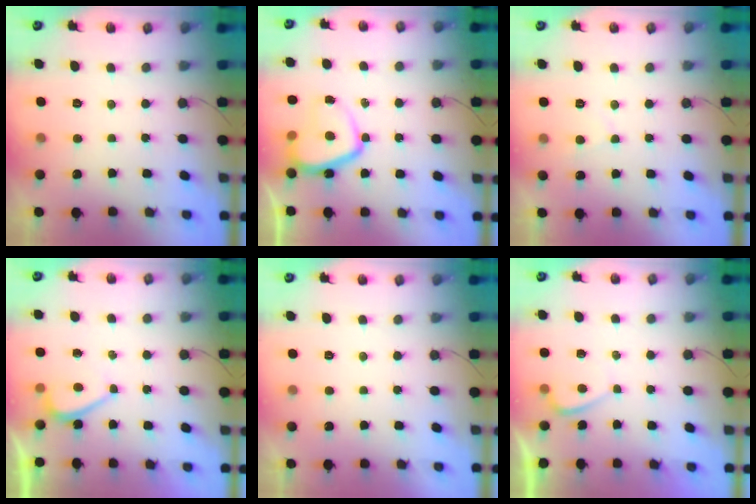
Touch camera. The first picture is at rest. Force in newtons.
{"total": 11.0, "press": 10.9, "slide": 1.1}
{"total": 2.3, "press": 2.3, "slide": 0.4}
{"total": 2.2, "press": 2.2, "slide": 0.5}
{"total": 2.3, "press": 2.3, "slide": 0.4}
{"total": 0.8, "press": 0.6, "slide": 0.5}